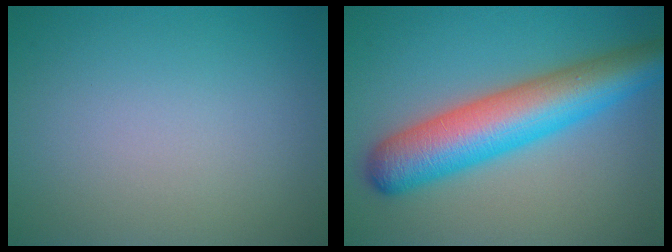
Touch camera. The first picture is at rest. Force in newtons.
{"total": 9.0, "press": 9.0, "slide": 0.2}